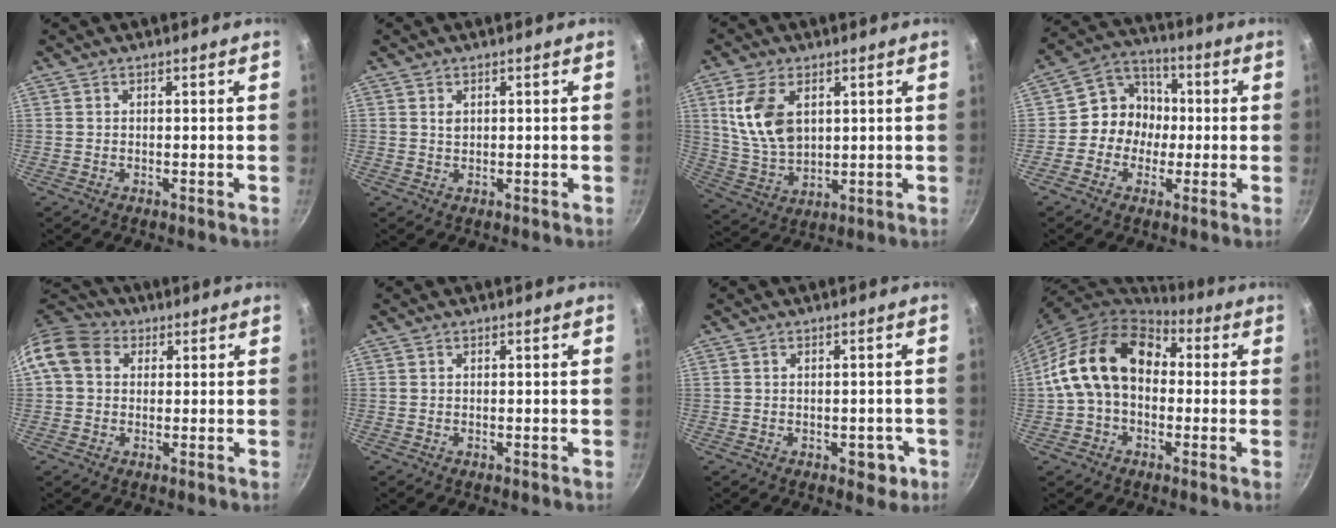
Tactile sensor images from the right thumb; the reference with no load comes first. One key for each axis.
{"total": 1.2, "fx": 0.5, "fy": 0.8, "fz": 0.7, "tx": -0.011, "ty": -0.003, "tz": 0.010}
{"total": 11.9, "fx": 3.5, "fy": 7.3, "fz": 8.7, "tx": -0.157, "ty": -0.025, "tz": 0.080}
{"total": 9.6, "fx": -0.9, "fy": 8.8, "fz": 3.8, "tx": -0.020, "ty": 0.028, "tz": -0.034}
{"total": 10.3, "fx": 2.4, "fy": 8.3, "fz": 5.7, "tx": -0.092, "ty": 0.020, "tz": 0.024}
{"total": 0.0}
{"total": 3.7, "fx": -1.2, "fy": 2.4, "fz": 2.5, "tx": -0.006, "ty": 0.013, "tz": -0.008}
{"total": 18.7, "fx": 2.2, "fy": 12.9, "fz": 13.3, "tx": -0.211, "ty": 0.042, "tz": 0.025}